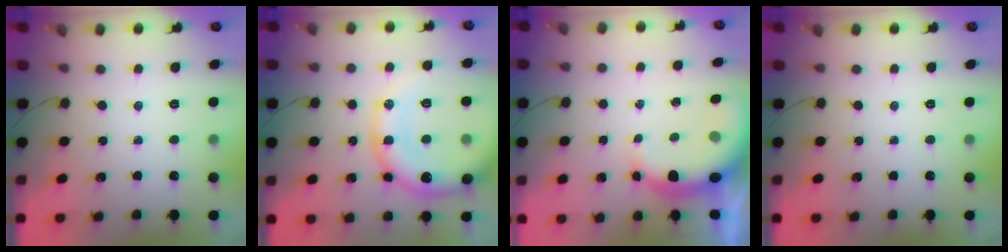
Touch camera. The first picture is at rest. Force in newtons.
{"total": 20.3, "press": 20.0, "slide": 3.6}
{"total": 8.0, "press": 7.8, "slide": 1.6}
{"total": 0.0}